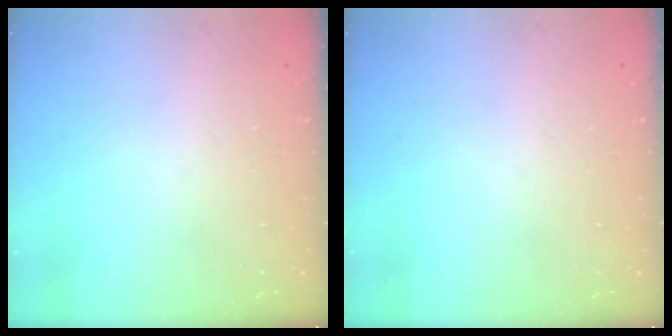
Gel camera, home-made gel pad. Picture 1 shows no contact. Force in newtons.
{"total": 0.0}